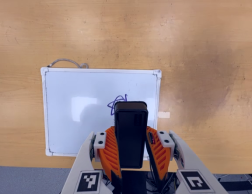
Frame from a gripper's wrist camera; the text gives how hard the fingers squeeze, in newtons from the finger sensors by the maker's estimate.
{"total": 7.3, "left": 5.8, "right": 8.9}